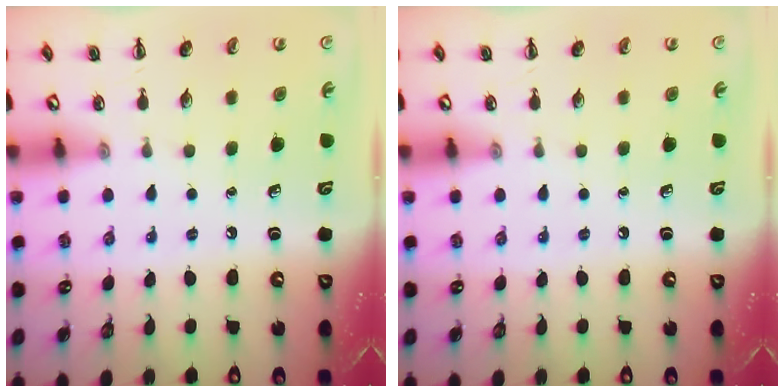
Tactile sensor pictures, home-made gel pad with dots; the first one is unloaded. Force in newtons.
{"total": 0.0}